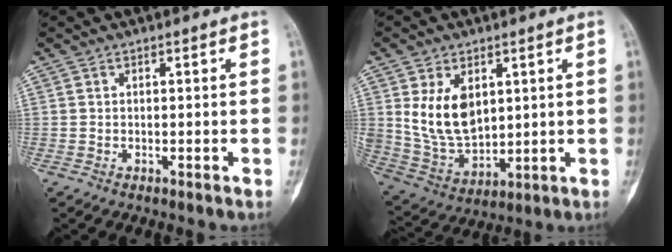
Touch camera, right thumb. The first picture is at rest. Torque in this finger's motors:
{"motor_torque": [-0.30, 2.04, 0.84, 0.76, 0.34]}